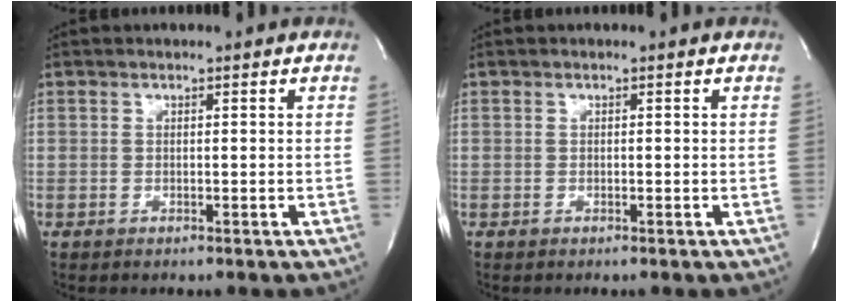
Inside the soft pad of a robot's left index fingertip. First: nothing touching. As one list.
[{"total": 0.0}]